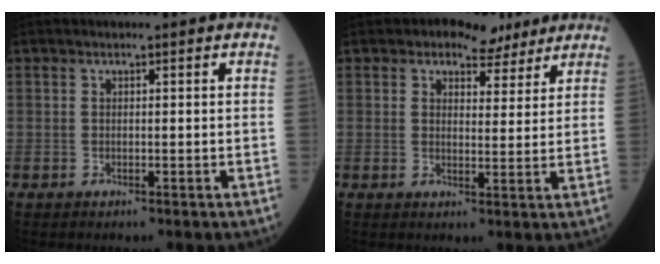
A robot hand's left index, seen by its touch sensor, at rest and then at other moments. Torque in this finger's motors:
{"motor_torque": [0.81, -0.77, 0.23, 0.02]}